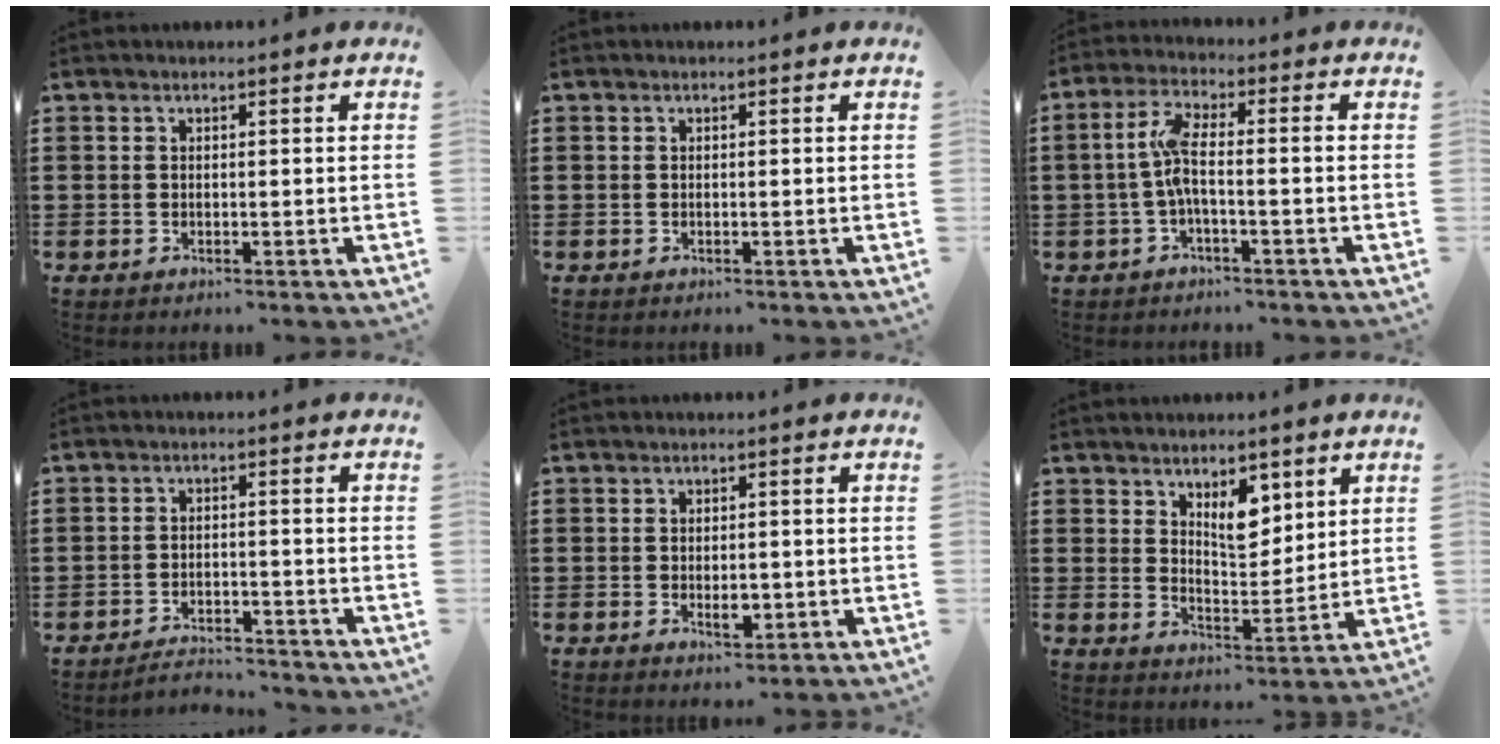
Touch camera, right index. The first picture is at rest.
{"total": 0.0}
{"total": 5.5, "force": [-0.7, 1.4, 5.3], "torque": [-0.121, -0.001, -0.022]}
{"total": 3.0, "force": [-3.0, 0.2, 0.0], "torque": [-0.008, 0.001, -0.065]}
{"total": 3.1, "force": [-1.0, 1.5, 2.5], "torque": [-0.045, 0.004, -0.018]}
{"total": 6.1, "force": [3.6, 3.0, 3.8], "torque": [-0.062, -0.007, 0.060]}